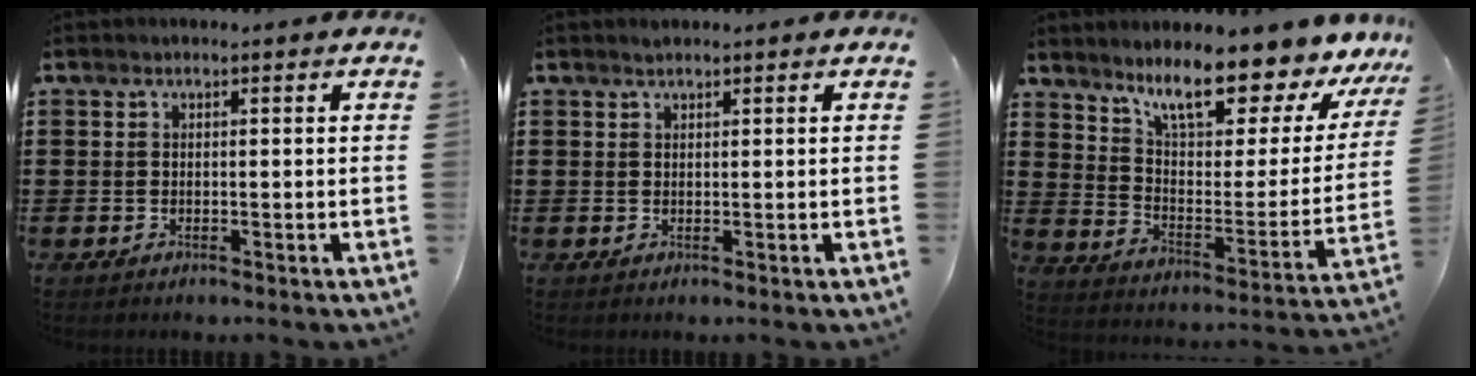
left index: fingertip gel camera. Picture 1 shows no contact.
{"total": 0.9, "force": [0.8, 0.2, 0.3], "torque": [-0.007, 0.000, 0.015]}
{"total": 11.2, "force": [9.3, 1.4, 6.0], "torque": [-0.122, -0.071, 0.153]}